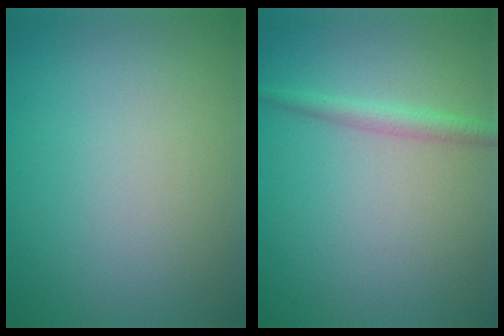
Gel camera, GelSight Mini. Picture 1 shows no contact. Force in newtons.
{"total": 1.9, "press": 1.9, "slide": 0.0}